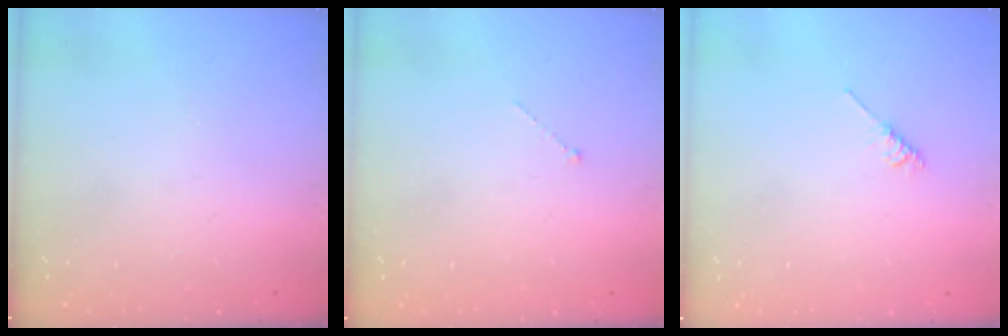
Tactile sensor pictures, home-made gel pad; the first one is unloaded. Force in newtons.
{"total": 0.0}
{"total": 3.3, "press": 3.2, "slide": 0.6}